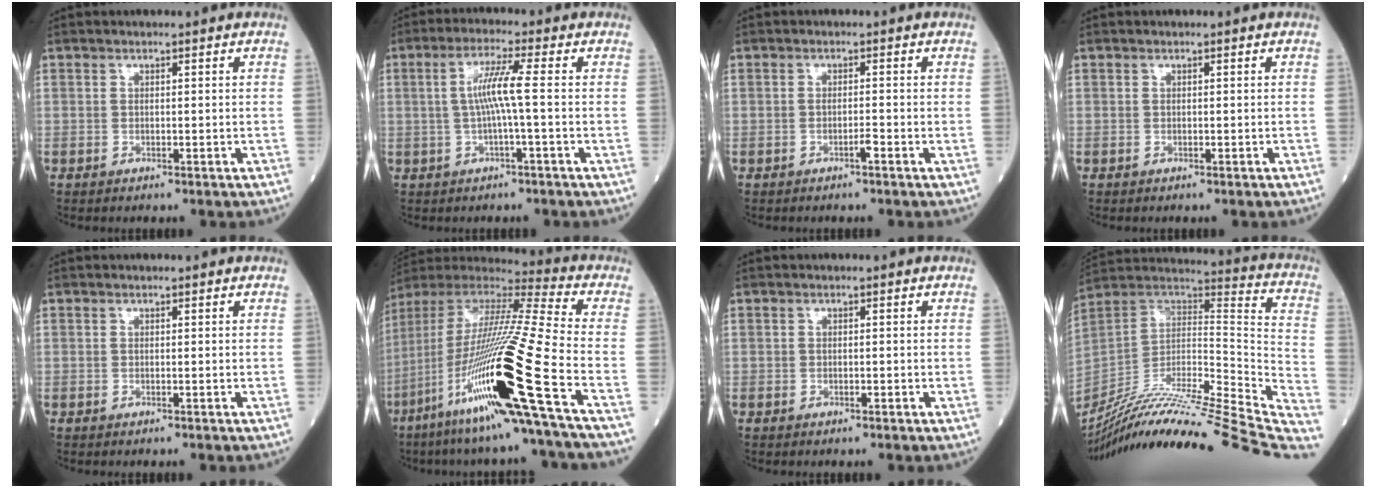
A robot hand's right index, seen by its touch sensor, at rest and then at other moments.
{"total": 5.4, "force": [-0.1, -0.7, 5.4], "torque": [-0.107, 0.009, -0.001]}
{"total": 1.2, "force": [-0.7, 0.0, 0.9], "torque": [-0.017, 0.001, -0.013]}
{"total": 0.0}
{"total": 0.0}
{"total": 24.7, "force": [-10.5, -0.8, 22.3], "torque": [-0.436, -0.050, -0.201]}
{"total": 0.6, "force": [-0.2, 0.3, 0.5], "torque": [-0.009, -0.001, -0.002]}
{"total": 40.1, "force": [-34.0, 0.2, 21.2], "torque": [-0.248, -0.066, -0.506]}